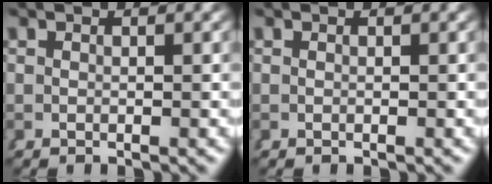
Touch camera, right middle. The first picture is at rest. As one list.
[{"total": 0.0}]